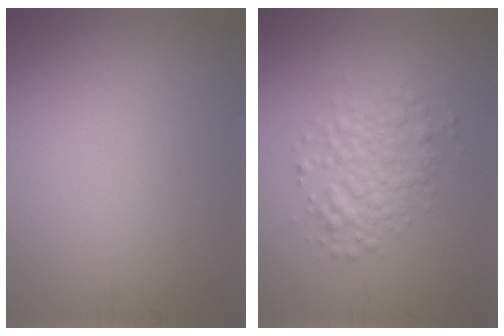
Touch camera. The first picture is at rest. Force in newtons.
{"total": 3.6, "press": 3.6, "slide": 0.1}